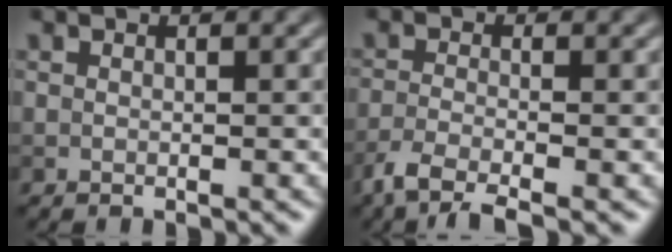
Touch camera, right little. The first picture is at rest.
{"total": 3.9, "force": [-2.8, 0.8, 2.5], "torque": [-0.053, -0.010, -0.065]}